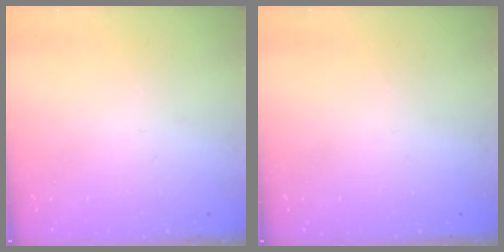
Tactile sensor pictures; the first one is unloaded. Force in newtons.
{"total": 0.0}